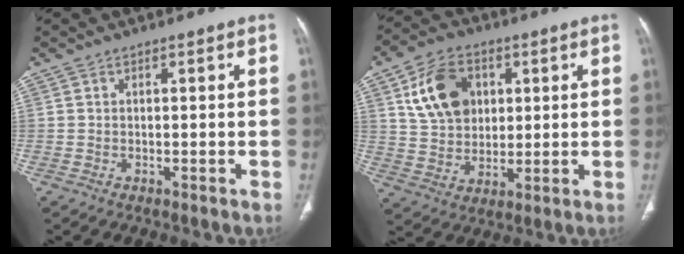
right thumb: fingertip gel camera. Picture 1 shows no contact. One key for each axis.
{"total": 13.0, "fx": 4.3, "fy": 9.7, "fz": 7.5, "tx": -0.105, "ty": -0.004, "tz": 0.079}